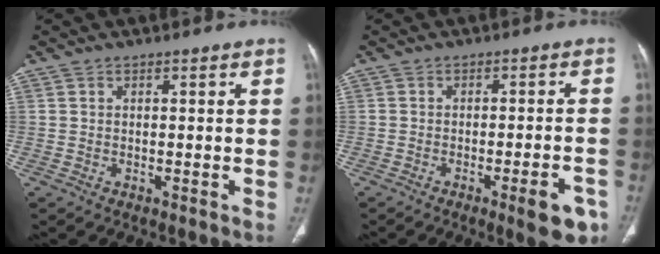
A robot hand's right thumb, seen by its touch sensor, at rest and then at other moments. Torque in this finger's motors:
{"motor_torque": [1.60, -0.21, 0.67, -1.35, 0.12]}